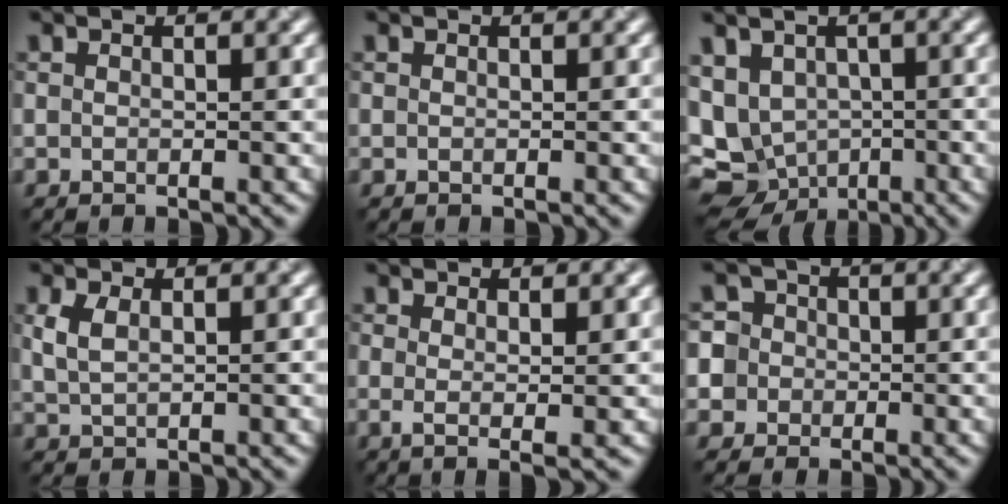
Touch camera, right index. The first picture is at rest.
{"total": 0.0}
{"total": 9.3, "force": [-2.8, 7.5, 4.6], "torque": [-0.091, -0.009, -0.028]}
{"total": 1.8, "force": [0.3, 0.9, 1.5], "torque": [-0.037, 0.007, 0.018]}
{"total": 2.0, "force": [0.1, 0.4, 1.9], "torque": [-0.026, -0.006, 0.006]}
{"total": 5.9, "force": [0.0, 5.7, 1.4], "torque": [-0.030, 0.040, -0.019]}